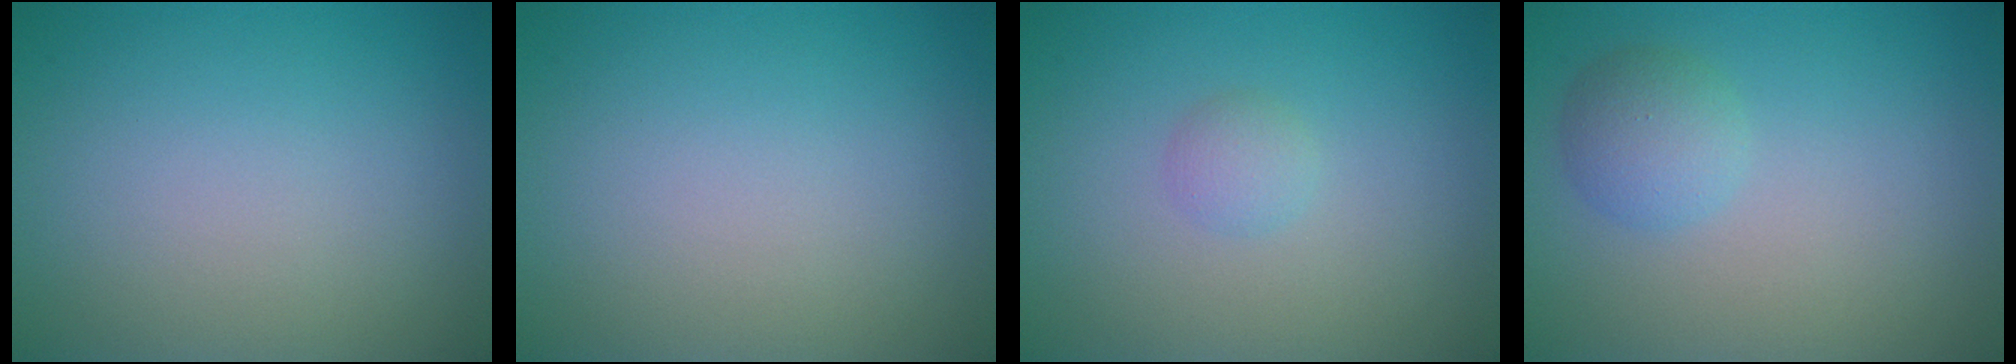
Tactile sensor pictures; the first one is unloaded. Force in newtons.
{"total": 0.0}
{"total": 1.2, "press": 1.2, "slide": 0.1}
{"total": 2.3, "press": 2.3, "slide": 0.1}